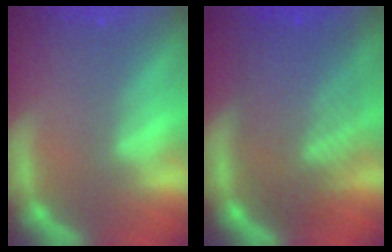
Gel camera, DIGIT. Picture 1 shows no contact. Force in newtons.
{"total": 9.6}